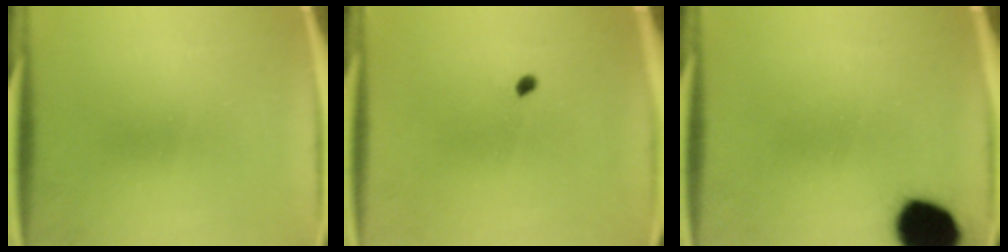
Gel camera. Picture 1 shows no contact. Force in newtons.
{"total": 0.8}
{"total": 13.9}